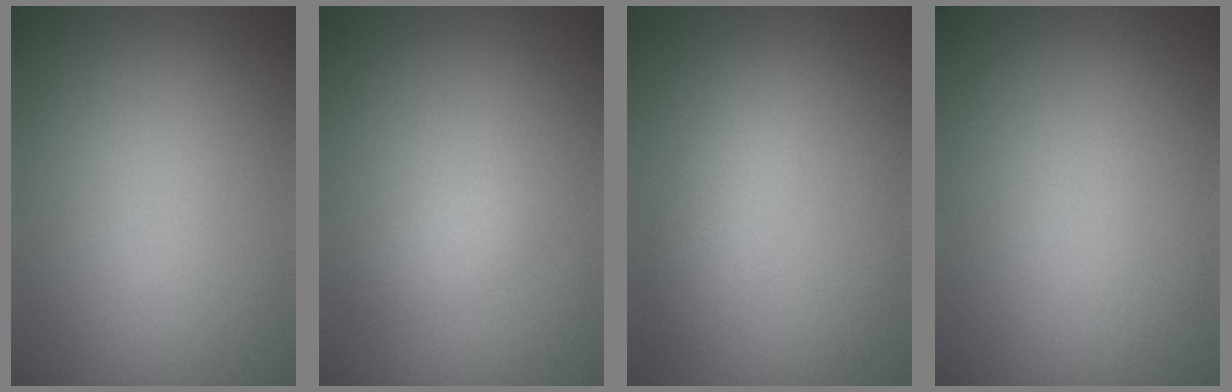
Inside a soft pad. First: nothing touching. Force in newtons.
{"total": 1.1, "press": 1.1, "slide": 0.0}
{"total": 2.8, "press": 2.8, "slide": 0.2}
{"total": 0.0}